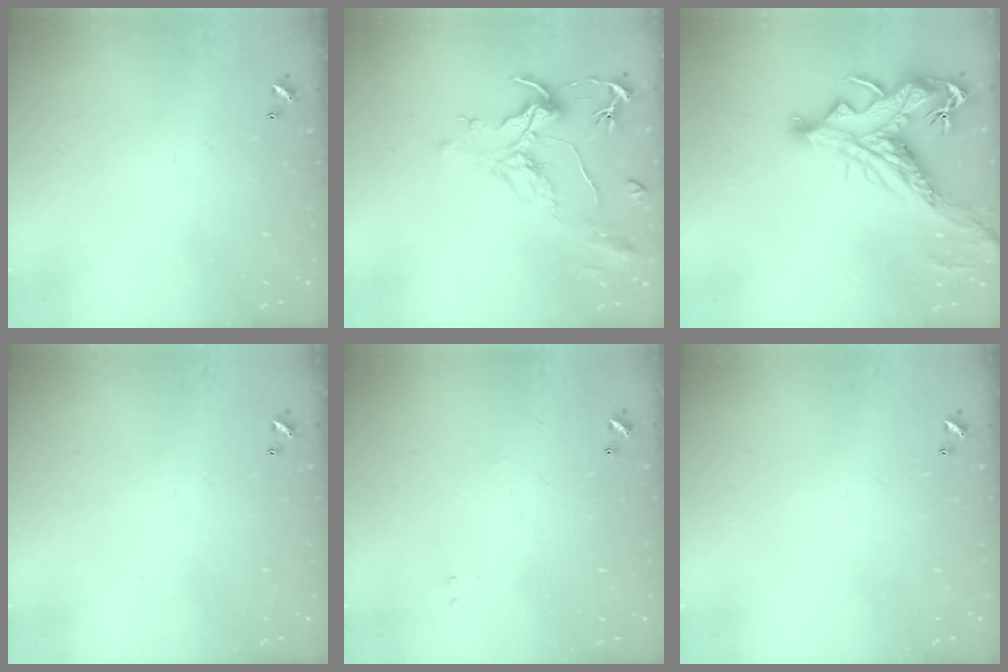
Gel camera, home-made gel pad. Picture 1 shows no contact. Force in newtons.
{"total": 2.3, "press": 1.8, "slide": 1.3}
{"total": 9.6, "press": 9.4, "slide": 2.0}
{"total": 0.0}
{"total": 0.9, "press": 0.8, "slide": 0.5}
{"total": 0.0}